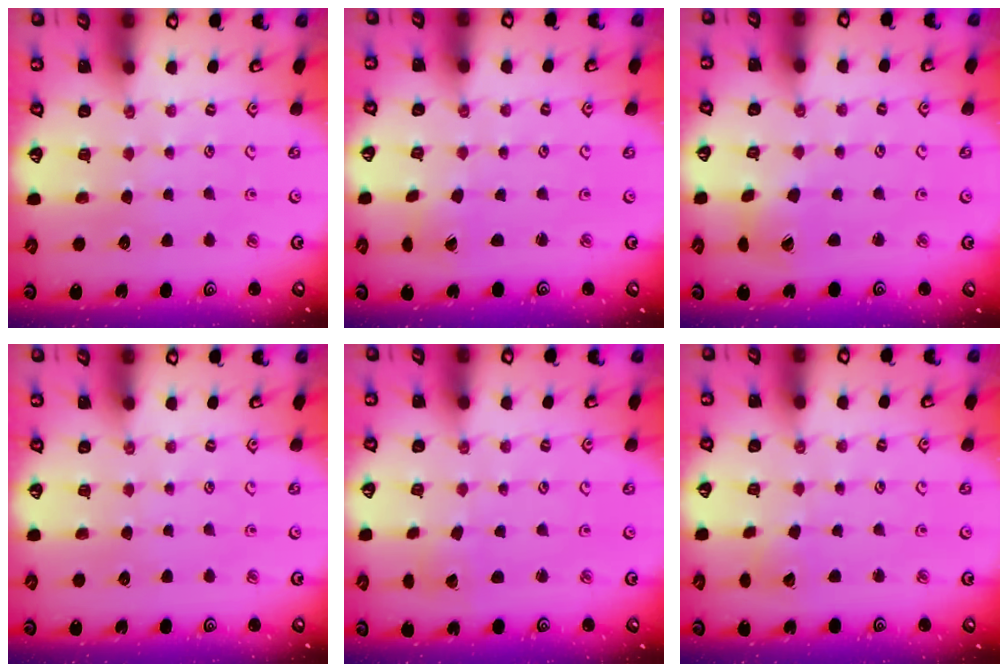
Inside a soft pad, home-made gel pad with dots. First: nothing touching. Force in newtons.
{"total": 1.4, "press": 1.4, "slide": 0.3}
{"total": 3.0, "press": 2.9, "slide": 0.5}
{"total": 0.0}
{"total": 1.5, "press": 1.5, "slide": 0.2}
{"total": 2.6, "press": 2.6, "slide": 0.3}